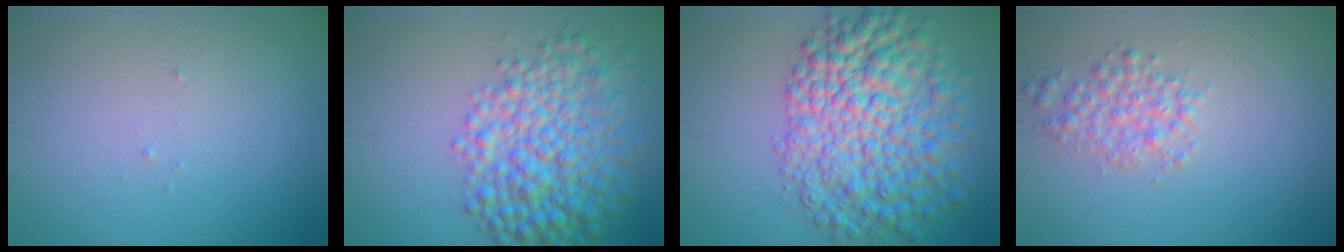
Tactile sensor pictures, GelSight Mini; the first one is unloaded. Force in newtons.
{"total": 7.6, "press": 7.6, "slide": 0.1}
{"total": 9.8, "press": 9.8, "slide": 0.3}
{"total": 2.4, "press": 2.4, "slide": 0.1}